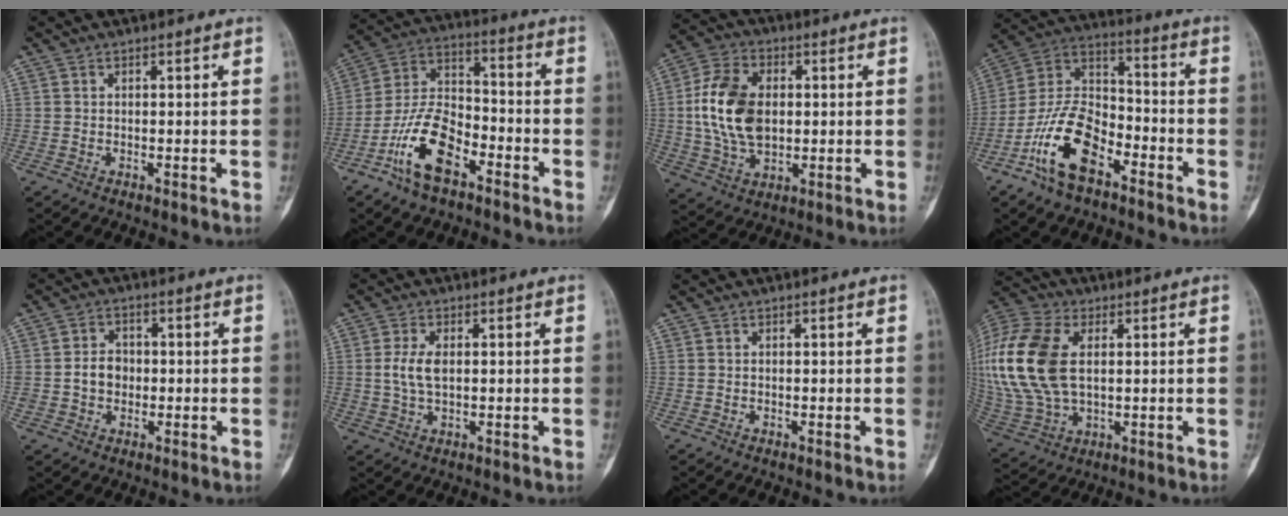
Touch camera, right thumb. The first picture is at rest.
{"total": 13.3, "force": [-7.4, 6.5, 9.0], "torque": [-0.170, 0.055, -0.145]}
{"total": 14.2, "force": [0.8, 9.2, 10.8], "torque": [-0.195, 0.006, 0.016]}
{"total": 15.1, "force": [-8.2, 7.7, 10.0], "torque": [-0.183, 0.062, -0.163]}
{"total": 5.0, "force": [-0.5, 4.2, 2.7], "torque": [-0.030, 0.012, -0.013]}
{"total": 4.8, "force": [0.5, 2.6, 4.1], "torque": [-0.089, 0.000, 0.009]}
{"total": 0.0}
{"total": 23.5, "force": [4.0, 14.4, 18.1], "torque": [-0.441, 0.008, 0.078]}